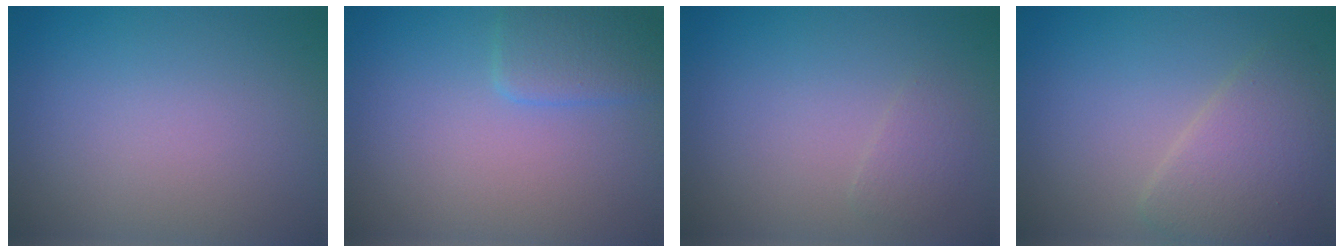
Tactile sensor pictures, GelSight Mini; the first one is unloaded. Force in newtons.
{"total": 2.6, "press": 2.5, "slide": 0.3}
{"total": 1.2, "press": 1.2, "slide": 0.1}
{"total": 4.0, "press": 4.0, "slide": 0.2}